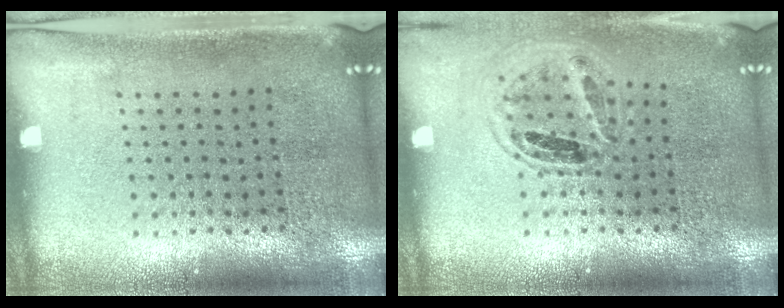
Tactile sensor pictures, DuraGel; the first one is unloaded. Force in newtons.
{"total": 0.8, "press": 0.8, "slide": 0.1}